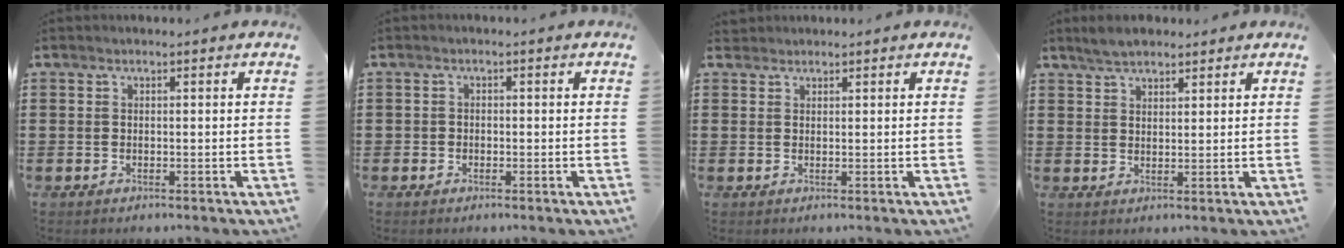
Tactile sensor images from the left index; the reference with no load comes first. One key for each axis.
{"total": 1.0, "fx": -0.4, "fy": 0.8, "fz": 0.2, "tx": -0.008, "ty": 0.002, "tz": -0.010}
{"total": 1.1, "fx": 1.0, "fy": 0.4, "fz": 0.1, "tx": -0.006, "ty": 0.002, "tz": 0.019}
{"total": 3.3, "fx": 2.8, "fy": 1.3, "fz": 1.1, "tx": -0.028, "ty": 0.006, "tz": 0.053}